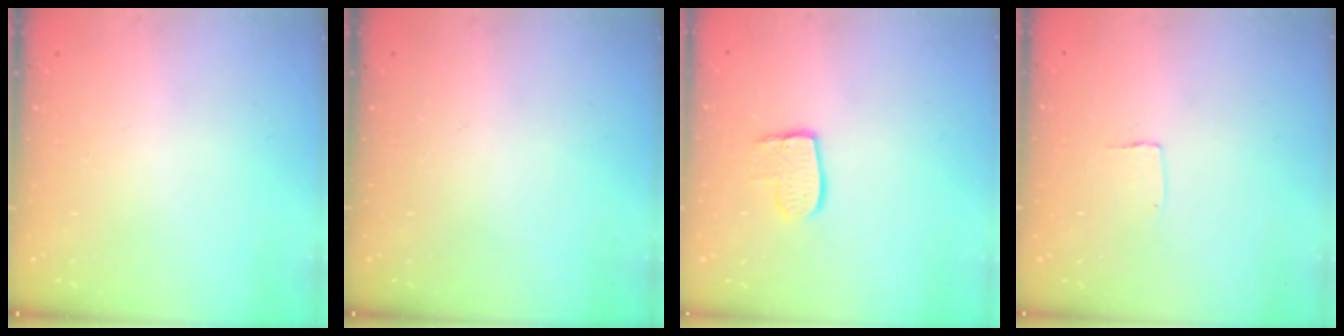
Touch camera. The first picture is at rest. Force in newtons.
{"total": 0.0}
{"total": 8.7, "press": 8.6, "slide": 0.7}
{"total": 3.8, "press": 3.8, "slide": 0.1}